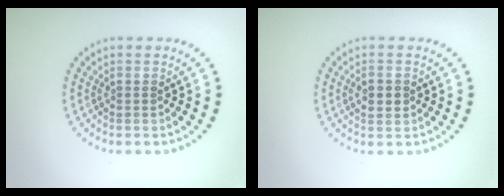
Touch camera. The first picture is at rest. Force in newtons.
{"total": 2.1, "press": 2.1, "slide": 0.1}